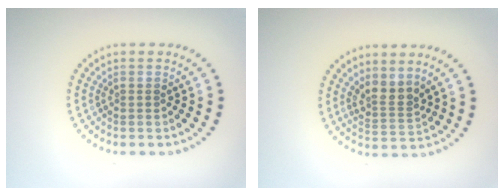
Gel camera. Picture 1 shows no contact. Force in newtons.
{"total": 2.5, "press": 1.8, "slide": 1.7}